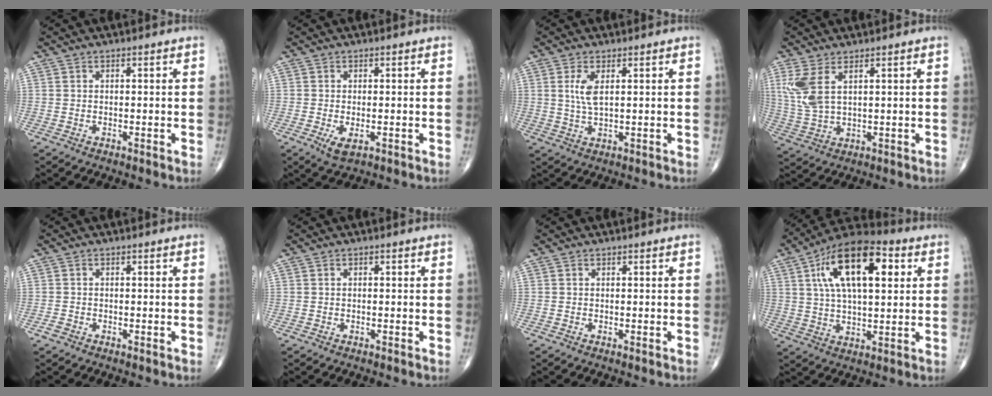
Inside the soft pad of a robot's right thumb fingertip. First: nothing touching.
{"total": 2.8, "force": [-0.9, 1.2, 2.4], "torque": [-0.046, -0.007, -0.012]}
{"total": 4.0, "force": [1.2, 1.5, 3.6], "torque": [-0.077, -0.006, 0.027]}
{"total": 7.3, "force": [2.8, 3.1, 5.9], "torque": [-0.147, -0.007, 0.069]}
{"total": 0.9, "force": [-0.6, 0.6, 0.4], "torque": [-0.009, 0.001, -0.013]}
{"total": 0.0}
{"total": 0.0}
{"total": 18.7, "force": [5.8, 8.5, 15.6], "torque": [-0.243, 0.009, 0.089]}